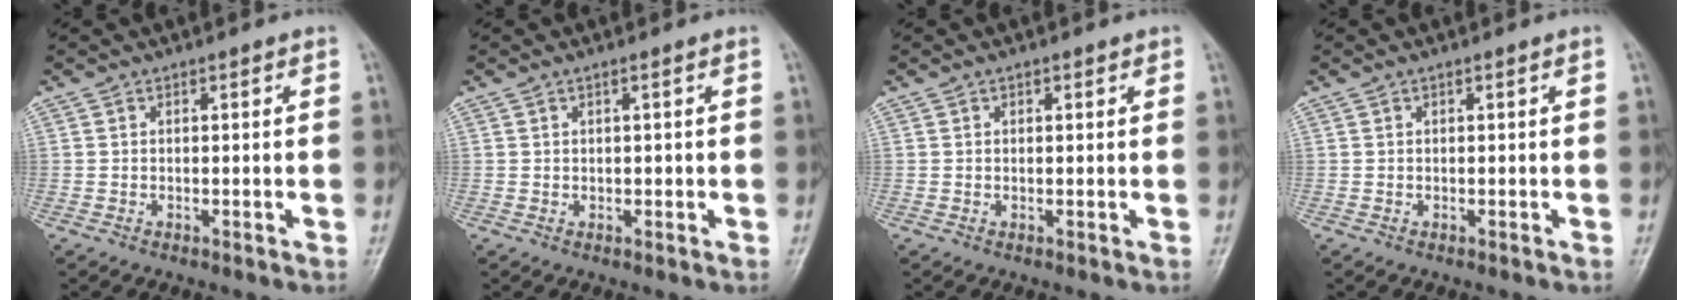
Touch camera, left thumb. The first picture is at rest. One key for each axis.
{"total": 0.8, "fx": 0.2, "fy": 0.3, "fz": 0.7, "tx": -0.010, "ty": 0.002, "tz": 0.005}
{"total": 1.0, "fx": 0.6, "fy": 0.5, "fz": 0.6, "tx": 0.000, "ty": -0.001, "tz": 0.006}
{"total": 0.0}